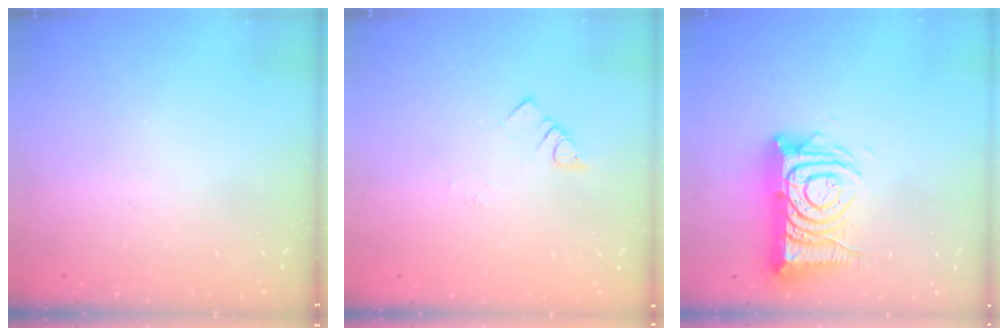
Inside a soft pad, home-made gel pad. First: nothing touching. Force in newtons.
{"total": 1.5, "press": 1.5, "slide": 0.3}
{"total": 12.4, "press": 12.3, "slide": 1.5}